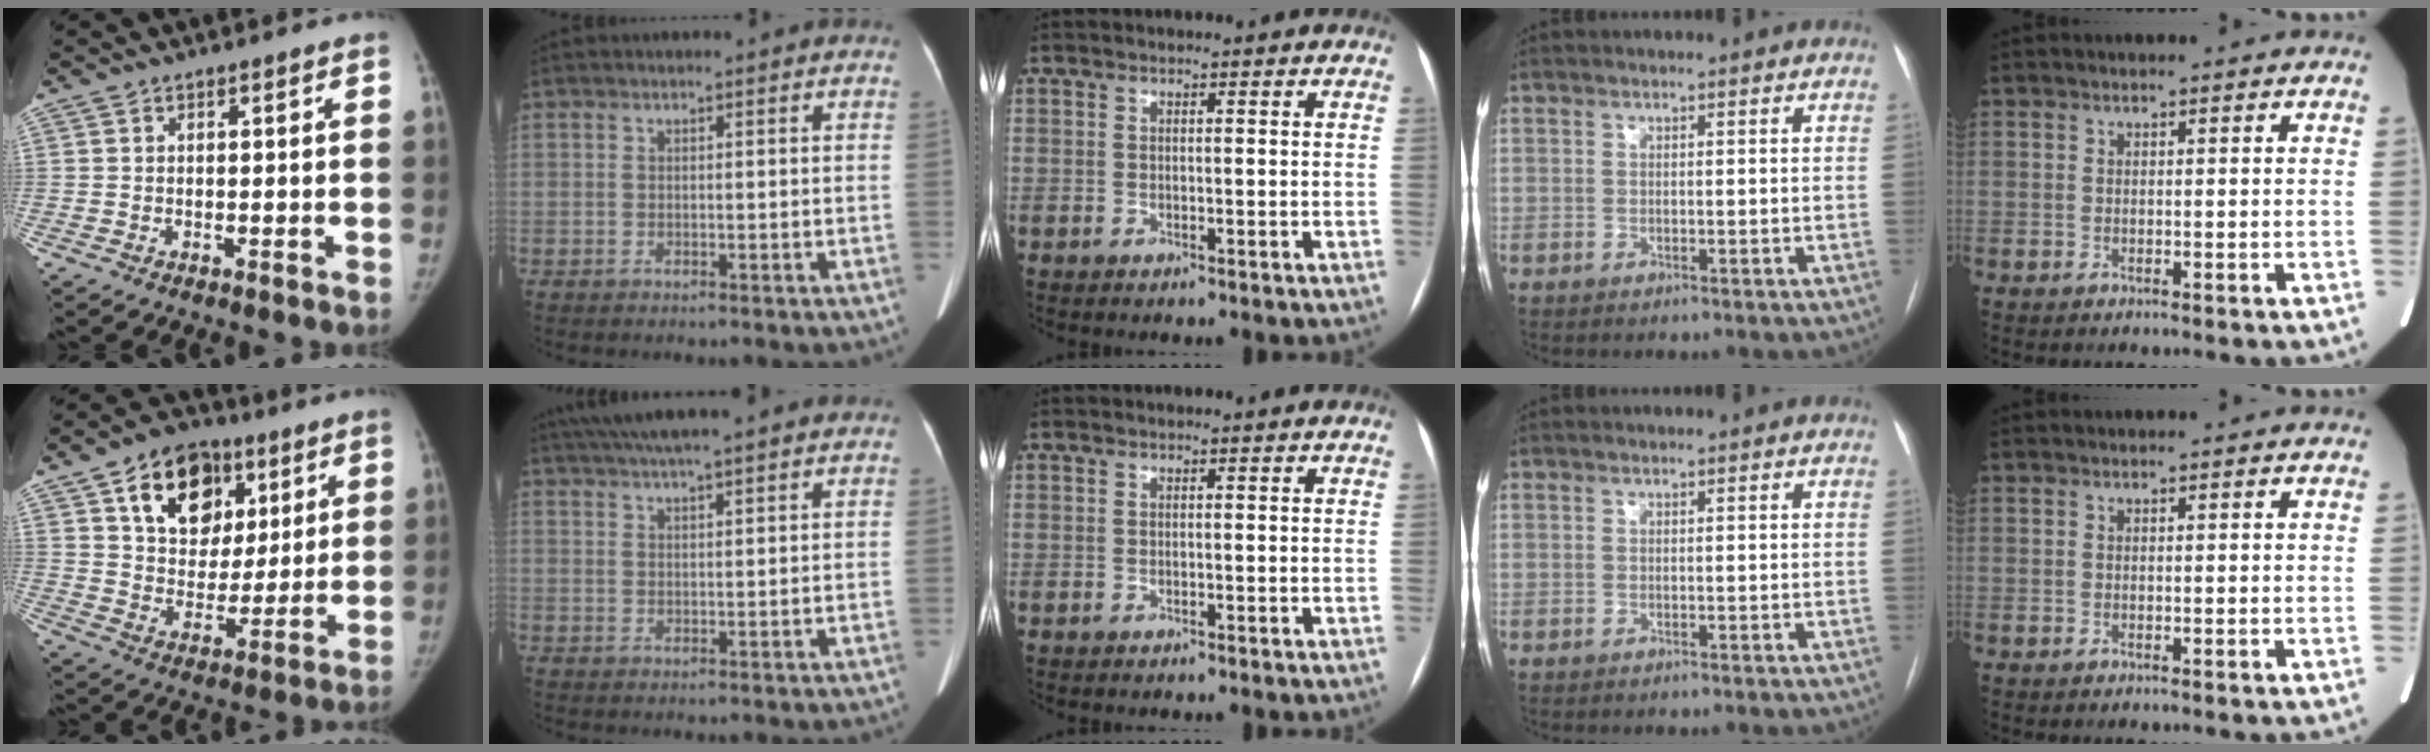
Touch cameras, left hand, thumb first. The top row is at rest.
{"thumb": {"total": 16.9, "force": [7.6, 11.9, 9.3], "torque": [-0.103, -0.020, 0.128]}, "index": {"total": 13.2, "force": [11.2, 0.9, 6.9], "torque": [-0.122, 0.044, 0.160]}}